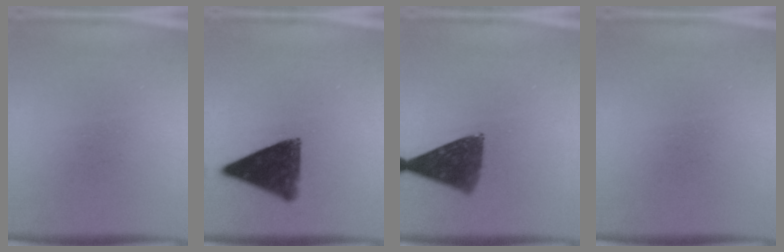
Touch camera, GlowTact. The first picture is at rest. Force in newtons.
{"total": 11.1}
{"total": 9.9}
{"total": 0.0}